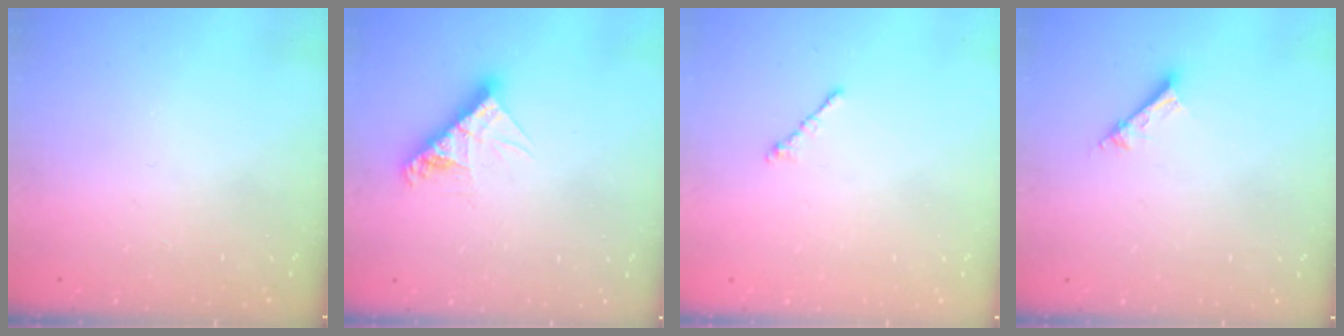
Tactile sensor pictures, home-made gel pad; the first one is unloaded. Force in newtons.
{"total": 9.8, "press": 9.8, "slide": 0.7}
{"total": 0.9, "press": 0.7, "slide": 0.5}
{"total": 4.3, "press": 4.3, "slide": 0.3}